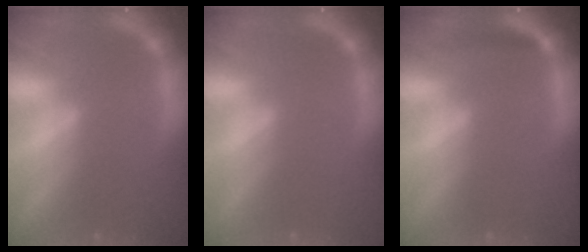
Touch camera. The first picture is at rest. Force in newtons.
{"total": 0.0}
{"total": 1.4}